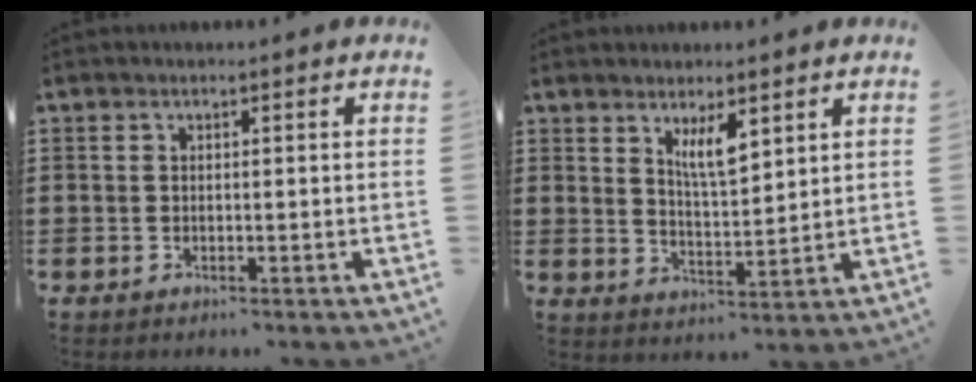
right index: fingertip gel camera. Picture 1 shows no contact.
{"total": 5.2, "force": [3.1, 1.5, 3.8], "torque": [-0.075, -0.003, 0.052]}